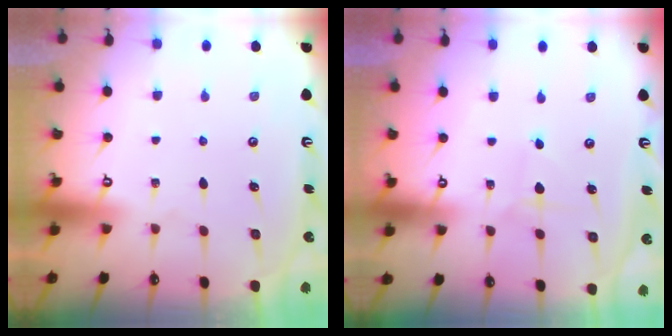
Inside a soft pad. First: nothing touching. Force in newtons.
{"total": 1.6, "press": 1.6, "slide": 0.2}